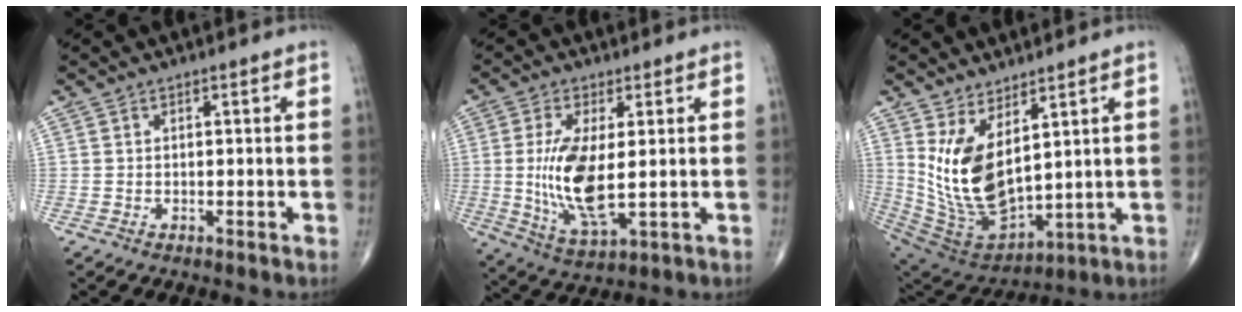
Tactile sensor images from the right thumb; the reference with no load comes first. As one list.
[{"total": 12.1, "force": [0.2, 4.6, 11.2], "torque": [-0.232, -0.022, 0.013]}, {"total": 14.8, "force": [4.8, 7.0, 12.2], "torque": [-0.229, -0.046, 0.122]}]